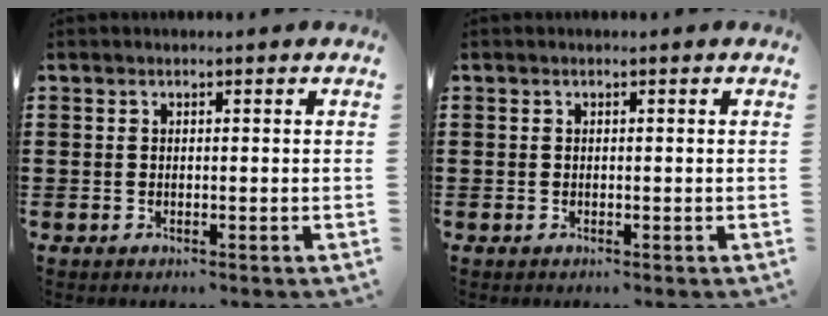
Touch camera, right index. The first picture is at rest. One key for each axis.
{"total": 0.0}